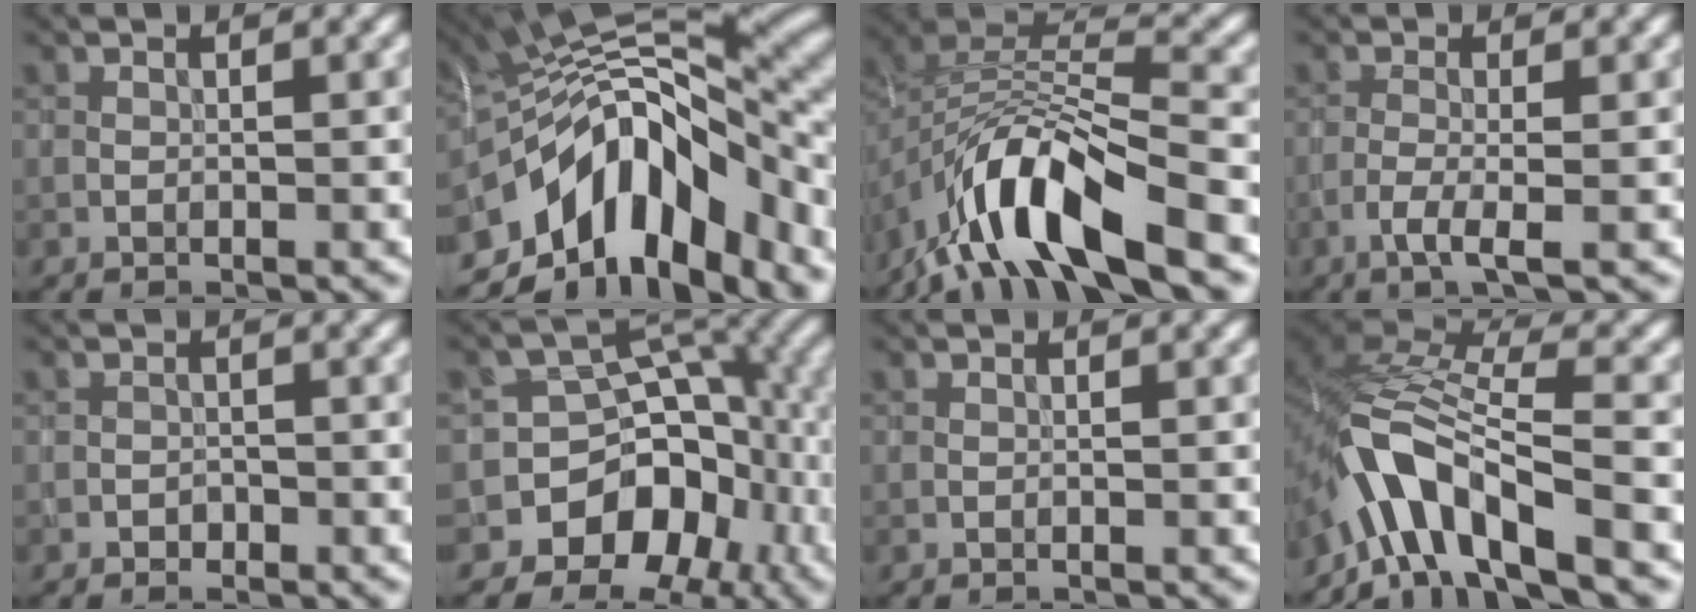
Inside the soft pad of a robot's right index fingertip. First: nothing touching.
{"total": 13.7, "force": [-5.1, 6.9, 10.7], "torque": [-0.153, 0.017, -0.092]}
{"total": 10.6, "force": [-6.5, 3.8, 7.4], "torque": [-0.132, 0.002, -0.129]}
{"total": 2.4, "force": [-1.0, 0.5, 2.2], "torque": [-0.043, 0.003, -0.027]}
{"total": 0.8, "force": [-0.5, 0.5, 0.2], "torque": [0.000, 0.000, -0.010]}
{"total": 9.0, "force": [-4.4, 7.2, 3.2], "torque": [-0.027, 0.022, -0.087]}
{"total": 0.0}
{"total": 9.2, "force": [-5.5, 3.1, 6.8], "torque": [-0.119, 0.007, -0.112]}